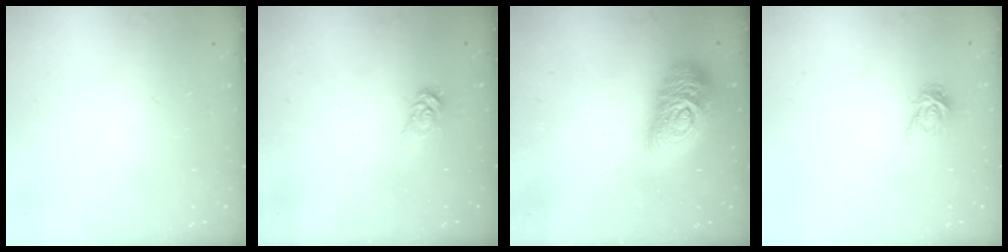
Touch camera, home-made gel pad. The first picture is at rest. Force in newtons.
{"total": 3.1, "press": 3.1, "slide": 0.3}
{"total": 18.5, "press": 18.5, "slide": 1.0}
{"total": 4.7, "press": 4.6, "slide": 0.5}